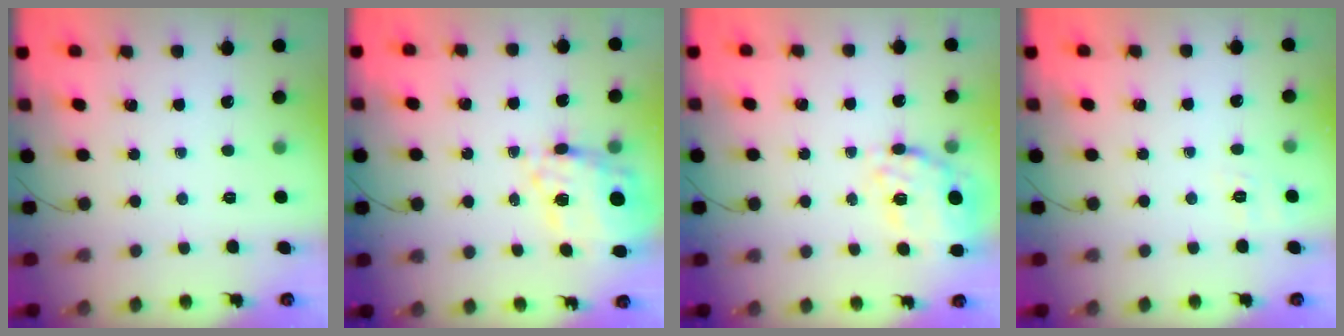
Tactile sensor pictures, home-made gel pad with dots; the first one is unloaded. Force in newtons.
{"total": 11.6, "press": 10.9, "slide": 4.1}
{"total": 19.8, "press": 19.3, "slide": 4.2}
{"total": 1.8, "press": 0.1, "slide": 1.8}